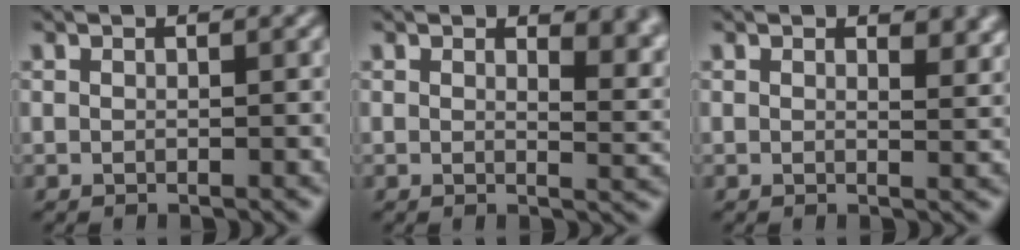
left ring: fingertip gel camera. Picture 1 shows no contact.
{"total": 4.0, "force": [2.0, 1.8, 2.9], "torque": [-0.029, -0.007, 0.030]}
{"total": 2.2, "force": [1.3, 1.0, 1.5], "torque": [-0.019, -0.004, 0.021]}